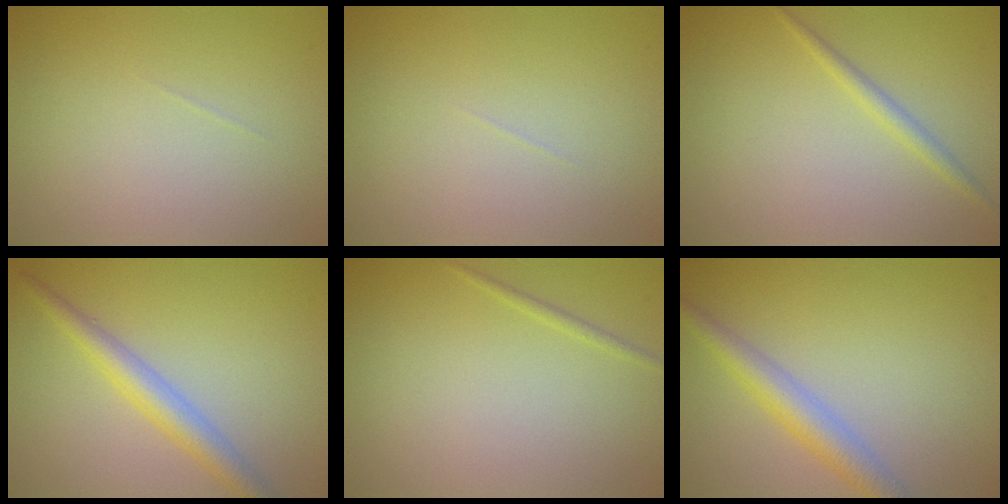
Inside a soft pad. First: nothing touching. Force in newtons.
{"total": 0.0}
{"total": 1.3, "press": 1.3, "slide": 0.1}
{"total": 3.3, "press": 3.3, "slide": 0.1}
{"total": 0.7, "press": 0.6, "slide": 0.1}
{"total": 3.5, "press": 3.5, "slide": 0.1}